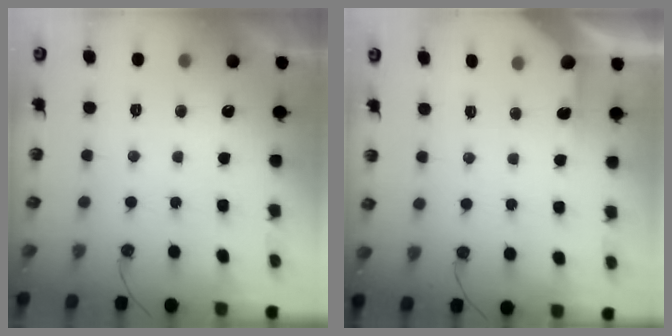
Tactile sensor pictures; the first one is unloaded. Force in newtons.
{"total": 2.3, "press": 2.2, "slide": 0.3}